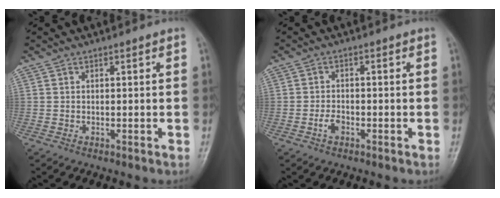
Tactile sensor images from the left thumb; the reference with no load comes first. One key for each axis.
{"total": 2.4, "fx": -1.2, "fy": 1.4, "fz": 1.6, "tx": -0.028, "ty": 0.010, "tz": -0.024}